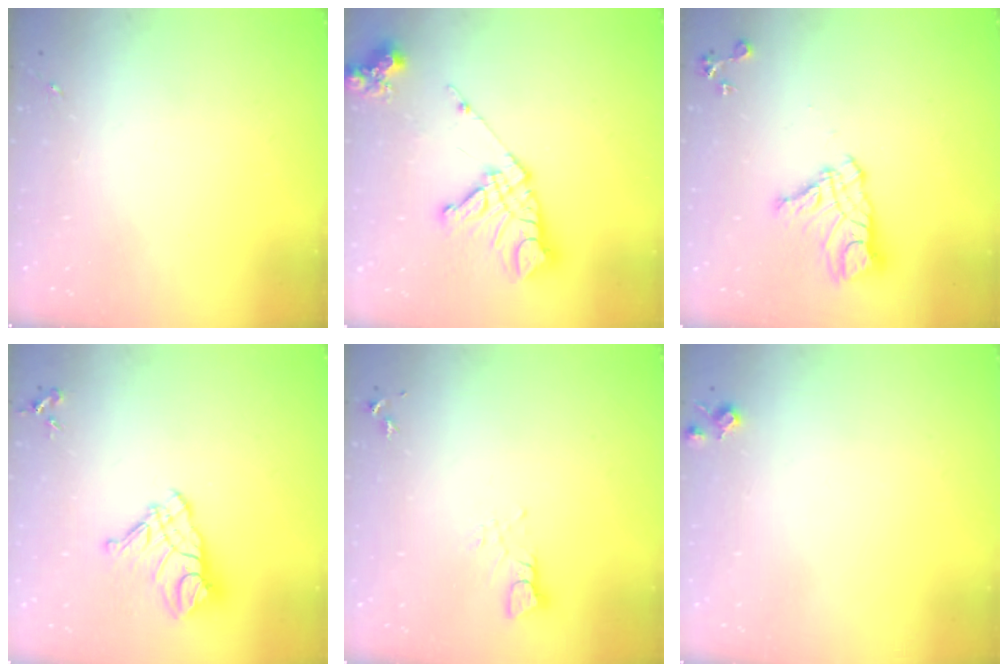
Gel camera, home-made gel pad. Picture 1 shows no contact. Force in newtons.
{"total": 16.4, "press": 16.3, "slide": 1.9}
{"total": 13.2, "press": 13.2, "slide": 1.3}
{"total": 14.1, "press": 14.1, "slide": 1.5}
{"total": 3.2, "press": 3.2, "slide": 0.3}
{"total": 5.7, "press": 5.6, "slide": 0.9}